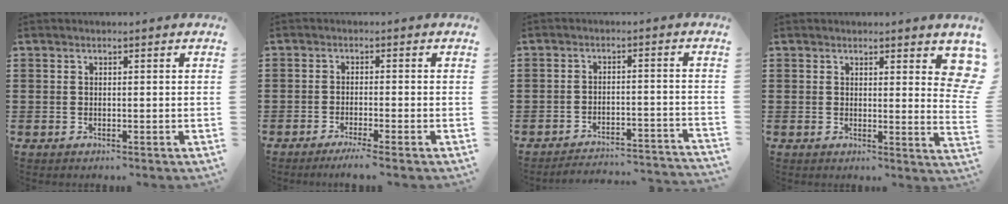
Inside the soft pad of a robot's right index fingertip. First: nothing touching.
{"total": 2.1, "force": [-1.6, -0.3, 1.3], "torque": [-0.027, -0.005, -0.032]}
{"total": 3.5, "force": [-3.4, 0.1, 0.7], "torque": [-0.018, -0.001, -0.071]}
{"total": 3.3, "force": [2.5, 0.9, 2.1], "torque": [-0.017, -0.010, 0.039]}